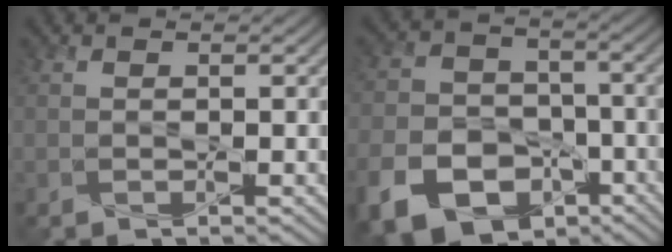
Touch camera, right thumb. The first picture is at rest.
{"total": 14.0, "force": [-7.5, 9.8, 6.7], "torque": [-0.166, -0.040, -0.136]}